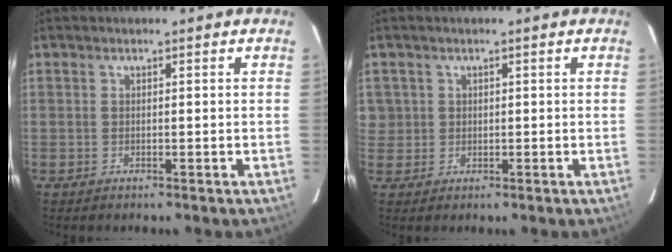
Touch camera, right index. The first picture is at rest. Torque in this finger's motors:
{"motor_torque": [0.09, -0.10, 0.10, 0.03]}